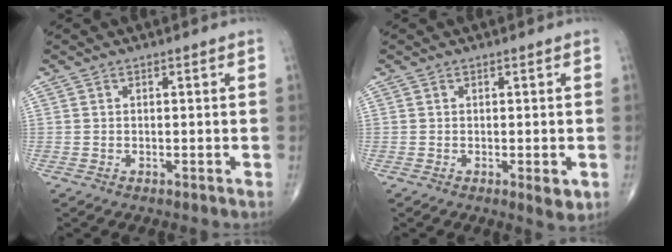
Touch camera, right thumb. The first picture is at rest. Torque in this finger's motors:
{"motor_torque": [0.71, 0.43, -0.09, -0.09, 0.07]}